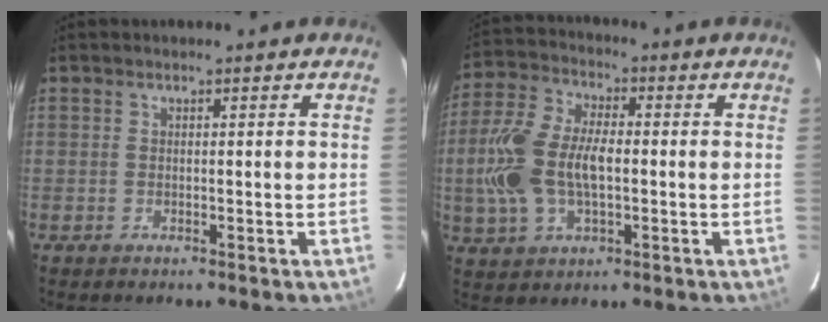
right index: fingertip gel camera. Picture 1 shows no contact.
{"total": 14.0, "force": [-1.1, 8.0, 11.5], "torque": [-0.253, 0.012, -0.019]}